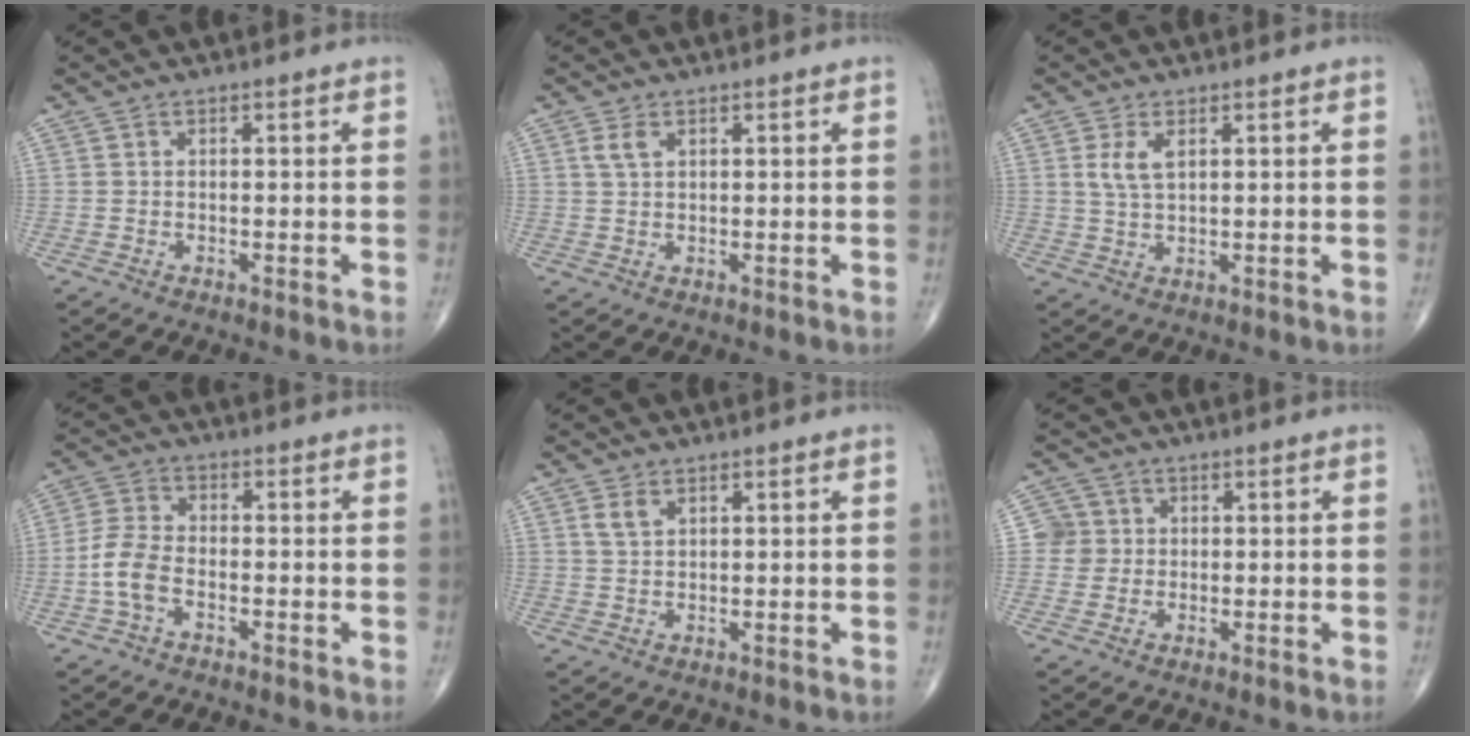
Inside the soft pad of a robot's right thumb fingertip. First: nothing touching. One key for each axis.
{"total": 2.3, "fx": 1.1, "fy": 1.2, "fz": 1.6, "tx": -0.035, "ty": 0.004, "tz": 0.026}
{"total": 3.8, "fx": 1.4, "fy": 1.7, "fz": 3.1, "tx": -0.064, "ty": -0.003, "tz": 0.033}
{"total": 6.0, "fx": -2.1, "fy": 3.3, "fz": 4.5, "tx": -0.102, "ty": 0.020, "tz": -0.047}
{"total": 2.4, "fx": 1.3, "fy": 1.4, "fz": 1.5, "tx": -0.029, "ty": -0.001, "tz": 0.031}
{"total": 3.6, "fx": 0.3, "fy": 3.6, "fz": 0.0, "tx": 0.028, "ty": 0.007, "tz": 0.001}